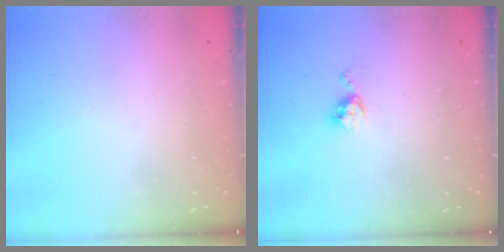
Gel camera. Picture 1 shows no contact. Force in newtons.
{"total": 6.1, "press": 6.1, "slide": 0.6}